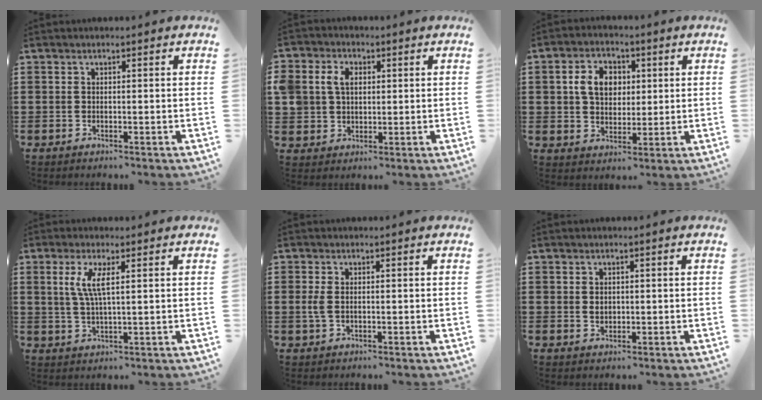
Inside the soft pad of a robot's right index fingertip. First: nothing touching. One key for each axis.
{"total": 5.0, "fx": 1.3, "fy": 4.2, "fz": 2.4, "tx": -0.069, "ty": 0.014, "tz": 0.019}
{"total": 6.2, "fx": 1.2, "fy": 4.7, "fz": 3.7, "tx": -0.082, "ty": 0.015, "tz": 0.017}
{"total": 4.7, "fx": 1.3, "fy": 0.9, "fz": 4.4, "tx": -0.098, "ty": -0.003, "tz": 0.018}
{"total": 2.3, "fx": -0.1, "fy": 1.1, "fz": 2.0, "tx": -0.055, "ty": -0.002, "tz": -0.008}
{"total": 1.2, "fx": 0.2, "fy": 0.9, "fz": 0.7, "tx": -0.016, "ty": 0.005, "tz": 0.004}